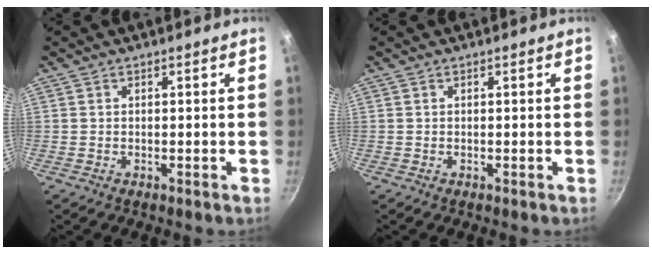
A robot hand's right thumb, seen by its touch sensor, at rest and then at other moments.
{"total": 0.0}